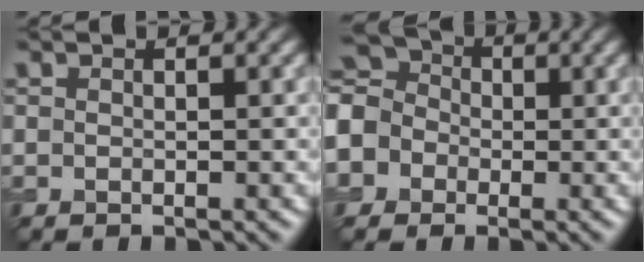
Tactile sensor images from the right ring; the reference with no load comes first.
{"total": 7.9, "force": [-1.9, 7.1, 2.8], "torque": [-0.079, 0.013, -0.064]}